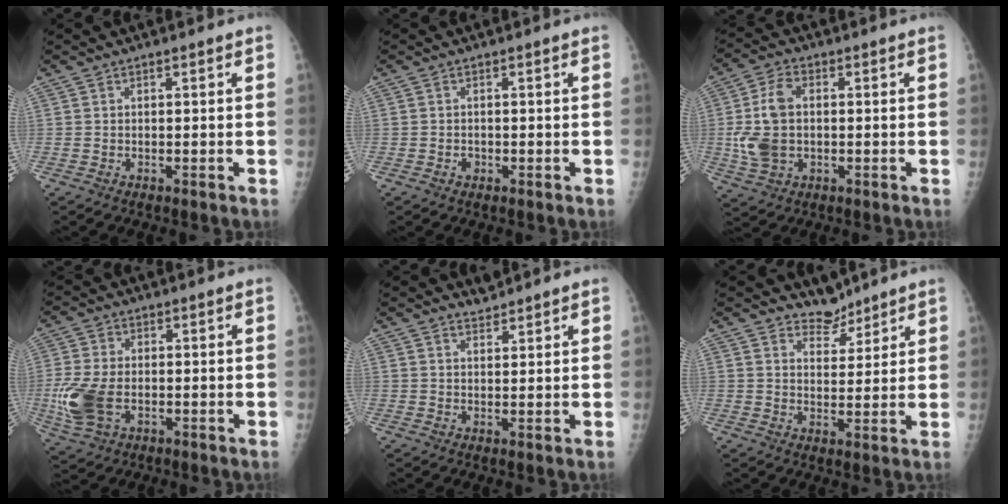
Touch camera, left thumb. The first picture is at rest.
{"total": 1.0, "force": [-0.6, 0.8, 0.1], "torque": [0.004, 0.003, -0.008]}
{"total": 9.4, "force": [-0.1, 6.1, 7.1], "torque": [-0.148, 0.010, 0.001]}
{"total": 9.7, "force": [-1.9, 6.0, 7.3], "torque": [-0.169, 0.000, -0.032]}
{"total": 1.6, "force": [1.5, 0.4, -0.2], "torque": [0.012, -0.015, 0.026]}
{"total": 4.0, "force": [3.6, 1.7, -0.4], "torque": [0.030, -0.034, 0.062]}